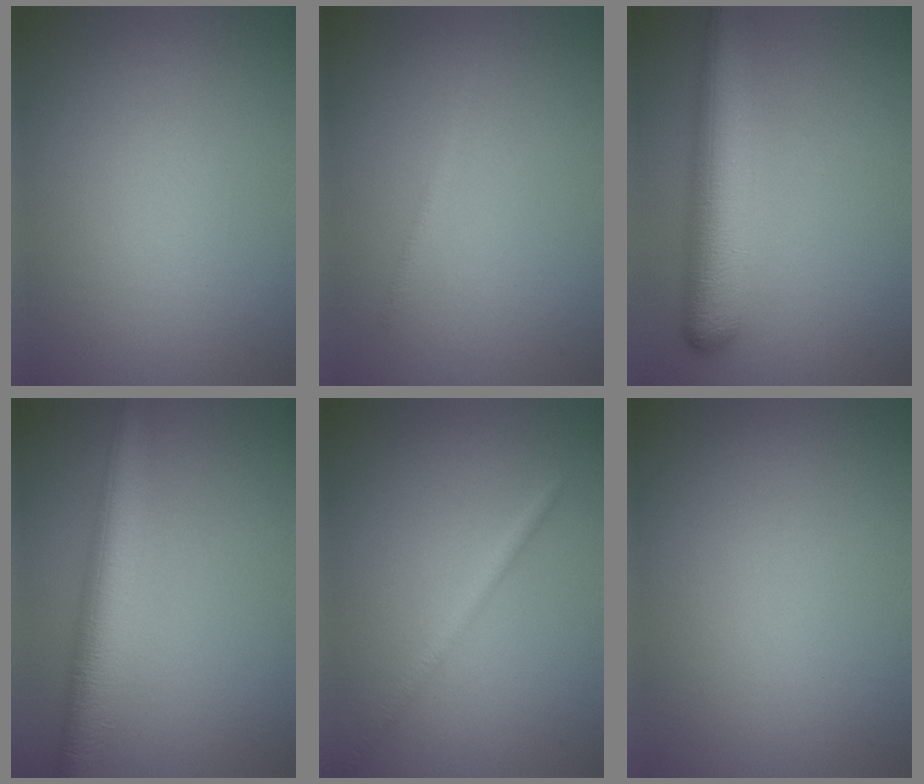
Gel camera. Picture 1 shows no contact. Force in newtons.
{"total": 0.7, "press": 0.7, "slide": 0.1}
{"total": 7.7, "press": 7.7, "slide": 0.3}
{"total": 7.0, "press": 7.0, "slide": 0.3}
{"total": 1.6, "press": 1.6, "slide": 0.1}
{"total": 0.0}